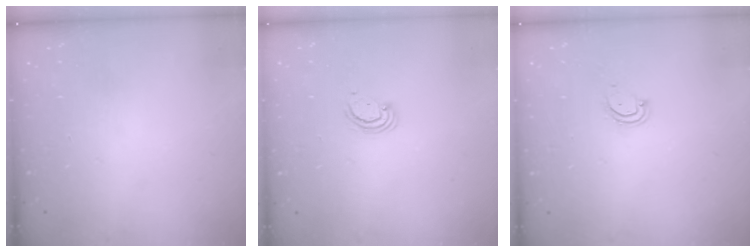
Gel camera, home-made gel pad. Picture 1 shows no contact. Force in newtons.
{"total": 3.2, "press": 3.1, "slide": 0.3}
{"total": 3.8, "press": 3.8, "slide": 0.4}